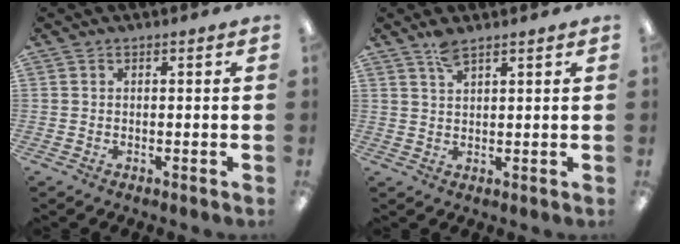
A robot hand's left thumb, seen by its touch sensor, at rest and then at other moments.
{"total": 3.6, "force": [2.7, 1.1, 2.1], "torque": [-0.041, -0.003, 0.047]}